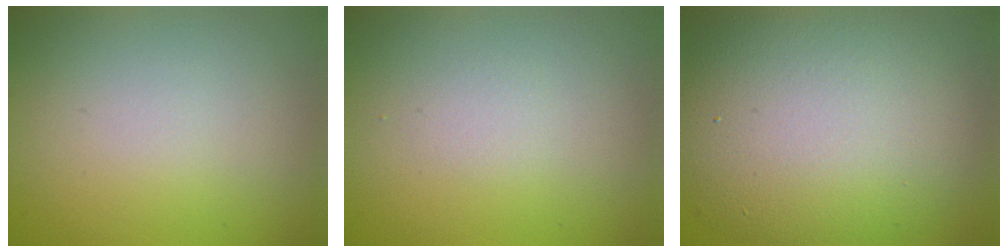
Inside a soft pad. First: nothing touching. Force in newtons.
{"total": 0.7, "press": 0.7, "slide": 0.0}
{"total": 10.3, "press": 10.2, "slide": 0.7}